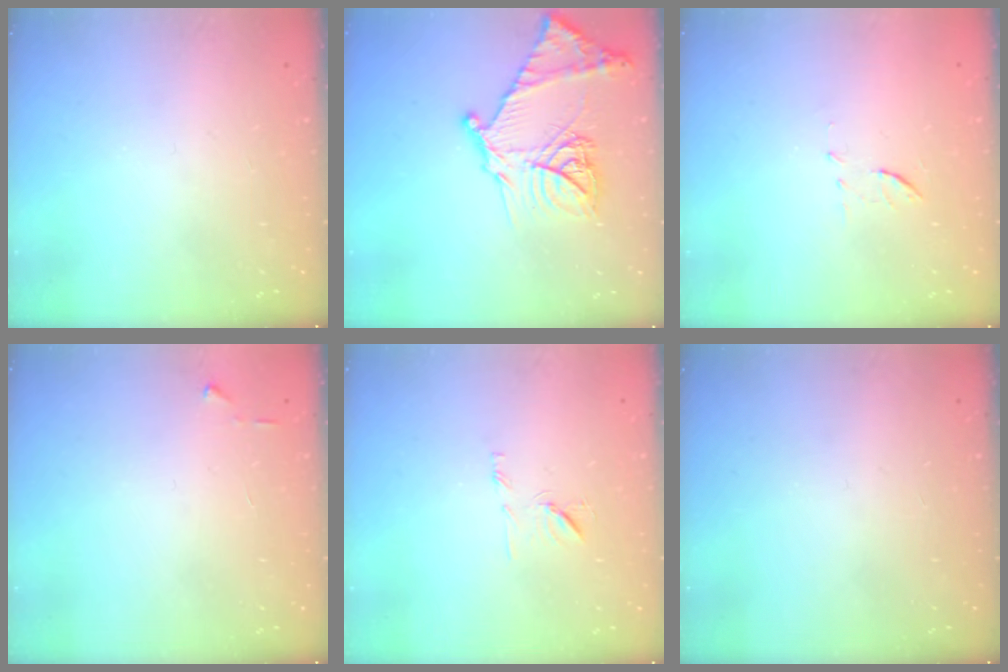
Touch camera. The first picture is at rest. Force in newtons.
{"total": 20.3, "press": 20.3, "slide": 1.7}
{"total": 6.2, "press": 6.0, "slide": 1.8}
{"total": 3.0, "press": 2.9, "slide": 0.4}
{"total": 7.5, "press": 7.4, "slide": 0.6}
{"total": 0.0}